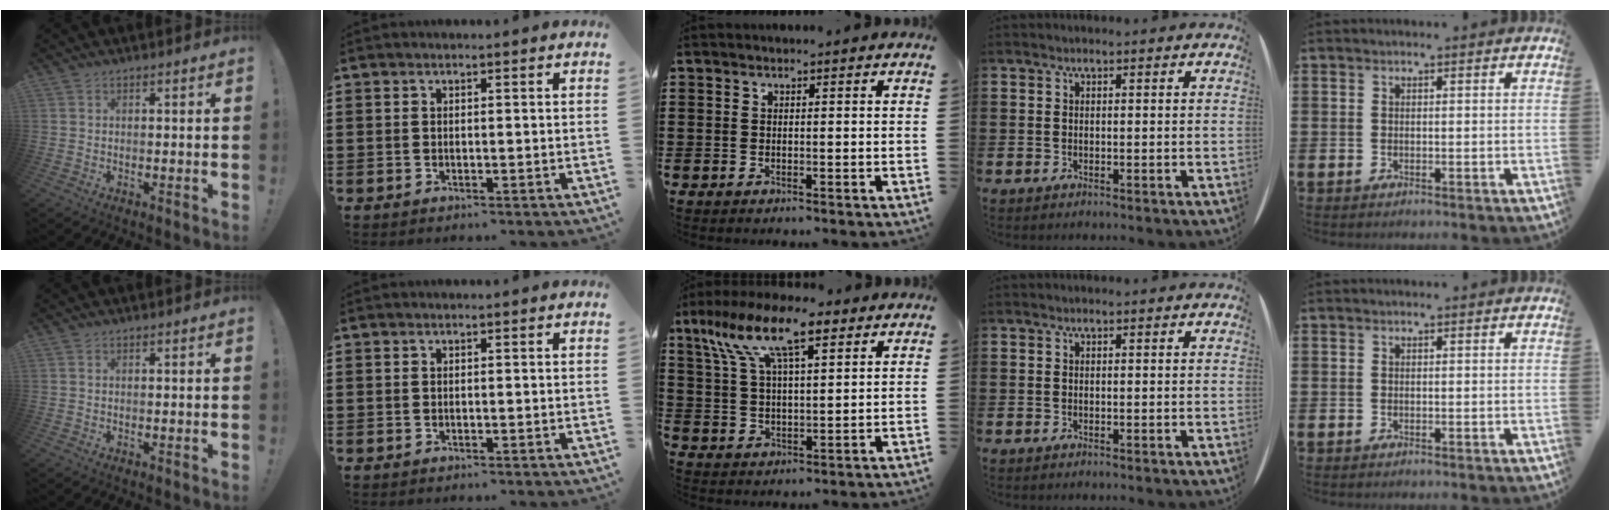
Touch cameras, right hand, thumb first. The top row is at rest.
{"middle": {"total": 11.9, "force": [7.5, 3.9, 8.4], "torque": [-0.171, -0.002, 0.134]}}